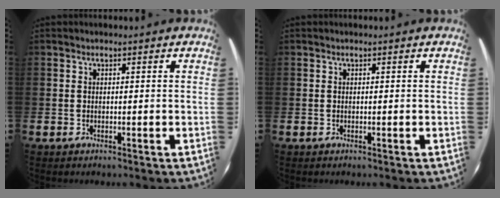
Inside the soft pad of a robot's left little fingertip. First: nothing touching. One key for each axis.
{"total": 0.0}